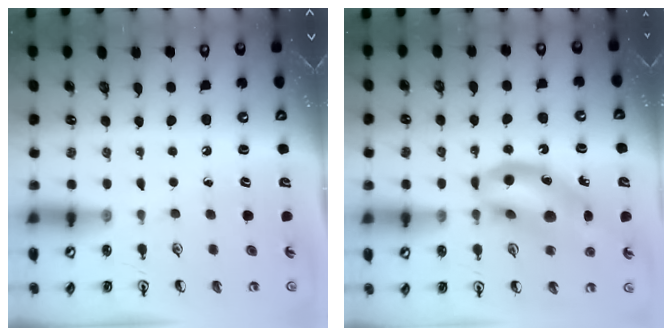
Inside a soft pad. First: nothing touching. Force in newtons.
{"total": 14.2, "press": 13.5, "slide": 4.2}